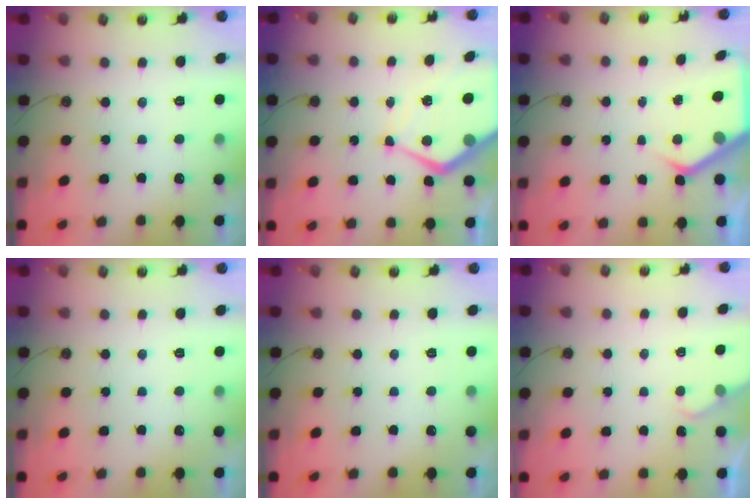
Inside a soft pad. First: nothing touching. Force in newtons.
{"total": 10.9, "press": 10.8, "slide": 1.1}
{"total": 6.7, "press": 6.7, "slide": 0.6}
{"total": 0.0}
{"total": 0.0}
{"total": 3.2, "press": 3.1, "slide": 0.3}